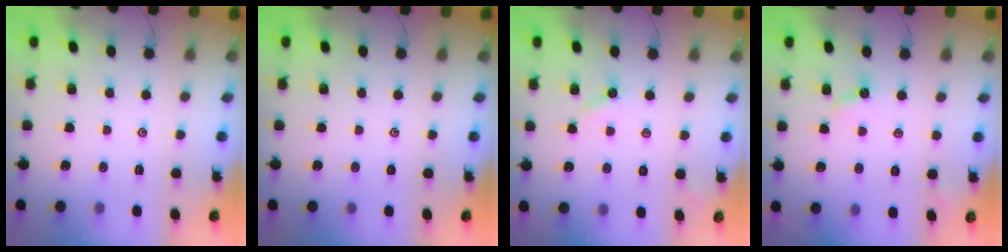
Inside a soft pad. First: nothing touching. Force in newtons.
{"total": 0.0}
{"total": 3.0, "press": 2.9, "slide": 0.5}
{"total": 3.4, "press": 3.4, "slide": 0.3}